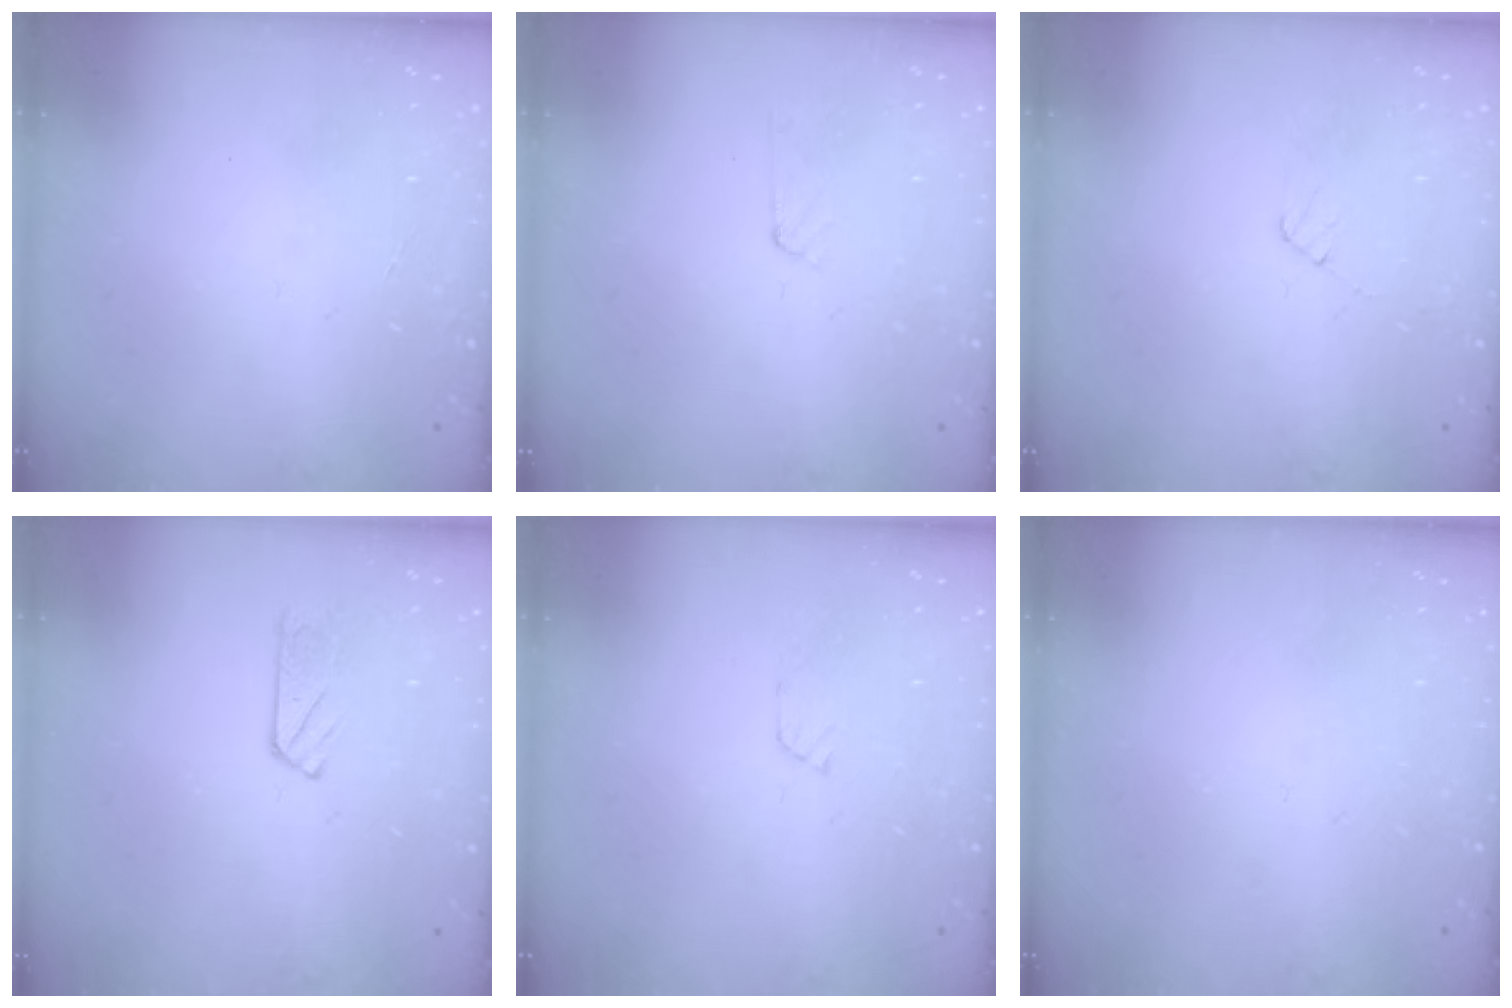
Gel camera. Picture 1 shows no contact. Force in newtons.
{"total": 2.9, "press": 2.9, "slide": 0.3}
{"total": 5.7, "press": 5.7, "slide": 0.6}
{"total": 3.4, "press": 3.4, "slide": 0.3}
{"total": 6.5, "press": 6.4, "slide": 0.7}
{"total": 0.0}